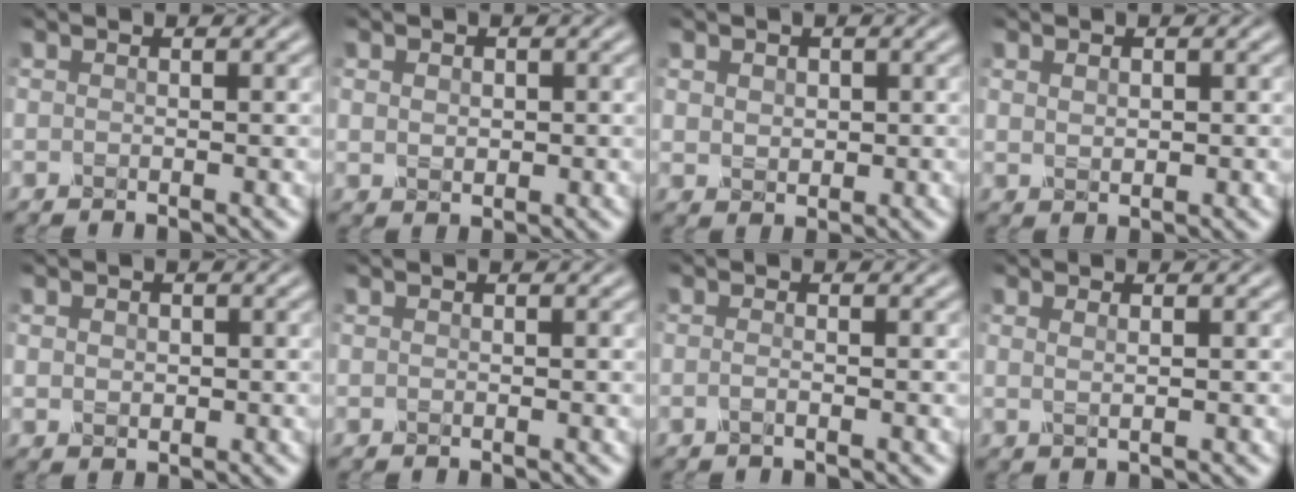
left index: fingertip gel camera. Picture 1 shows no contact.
{"total": 1.4, "force": [0.4, 1.1, 0.9], "torque": [-0.016, -0.002, 0.009]}
{"total": 1.6, "force": [0.6, 1.3, 0.8], "torque": [-0.018, -0.003, 0.014]}
{"total": 1.3, "force": [0.5, 0.8, 0.9], "torque": [-0.018, -0.001, 0.013]}
{"total": 1.2, "force": [0.2, 1.0, 0.7], "torque": [-0.013, -0.002, 0.006]}
{"total": 0.0}
{"total": 0.9, "force": [-0.3, 0.3, 0.8], "torque": [-0.014, -0.004, -0.011]}
{"total": 1.1, "force": [0.5, 0.4, 0.9], "torque": [-0.014, 0.000, 0.007]}